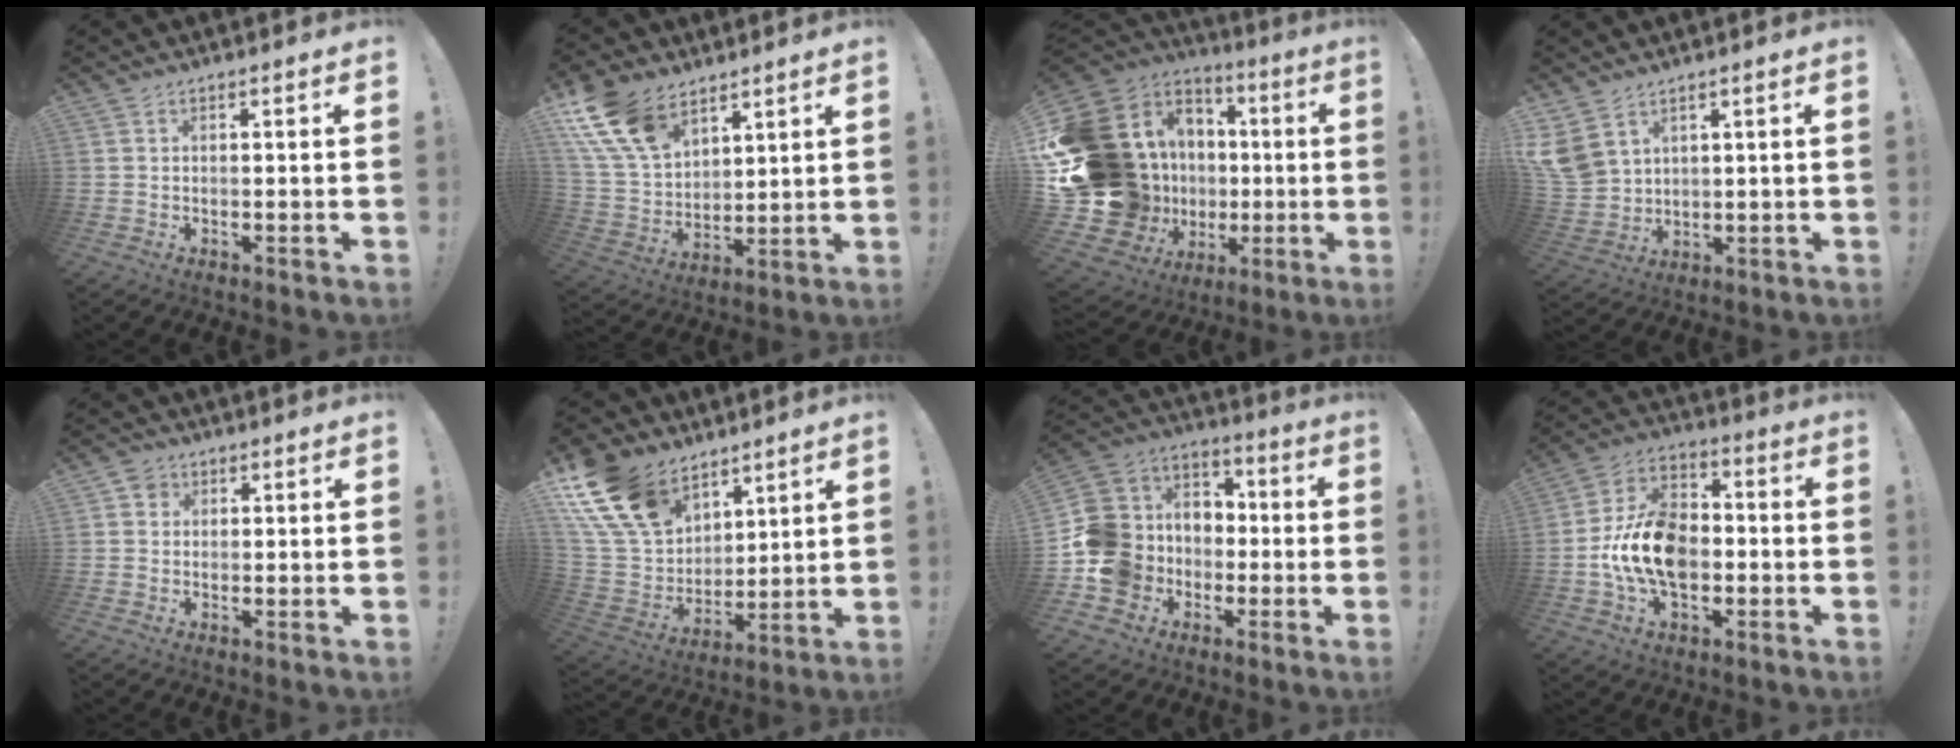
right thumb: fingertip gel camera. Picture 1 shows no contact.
{"total": 17.2, "force": [10.6, 10.2, 8.9], "torque": [-0.202, -0.053, 0.206]}
{"total": 25.3, "force": [0.8, 20.6, 14.6], "torque": [-0.245, -0.051, 0.119]}
{"total": 8.5, "force": [4.9, 5.7, 3.9], "torque": [-0.093, -0.018, 0.102]}
{"total": 3.4, "force": [1.1, 3.0, 0.9], "torque": [-0.015, 0.004, 0.021]}
{"total": 19.9, "force": [12.0, 13.3, 8.8], "torque": [-0.191, -0.061, 0.242]}
{"total": 17.2, "force": [-4.5, 15.4, 6.2], "torque": [-0.117, 0.027, -0.047]}
{"total": 17.1, "force": [-3.3, 11.8, 11.9], "torque": [-0.219, 0.030, -0.057]}